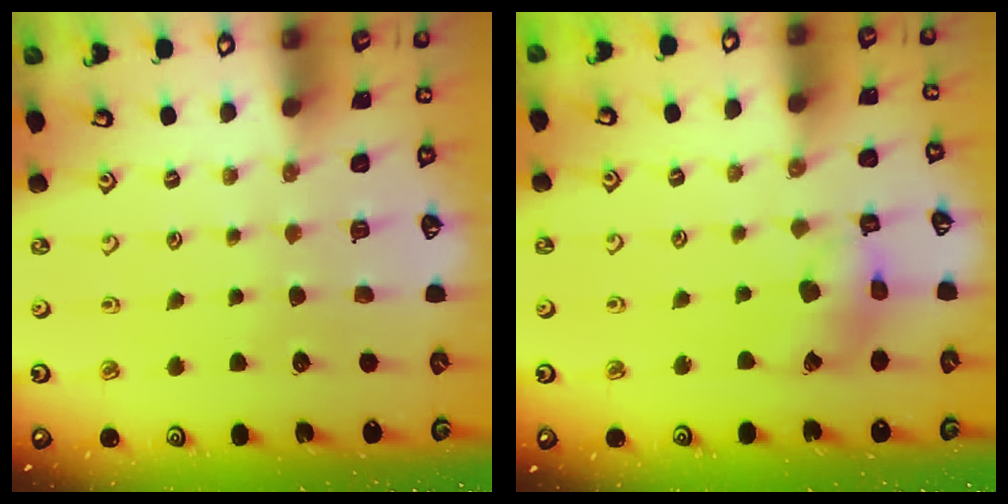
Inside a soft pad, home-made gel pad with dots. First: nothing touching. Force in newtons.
{"total": 8.6, "press": 8.5, "slide": 0.9}